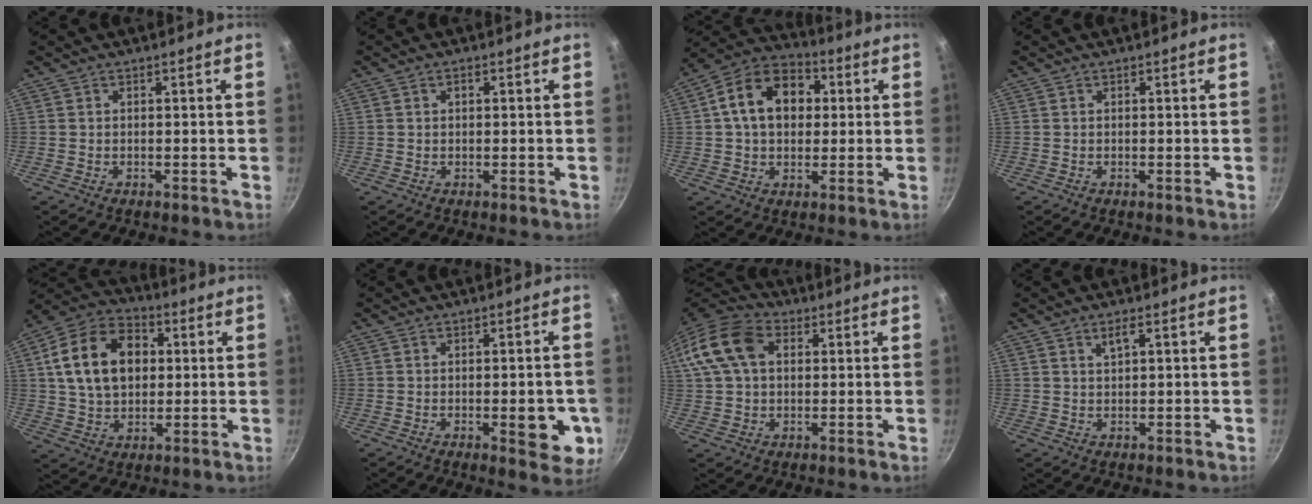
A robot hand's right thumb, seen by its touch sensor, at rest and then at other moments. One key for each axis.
{"total": 1.0, "fx": 0.3, "fy": 0.7, "fz": 0.7, "tx": -0.009, "ty": 0.005, "tz": 0.005}
{"total": 14.7, "fx": 2.6, "fy": 10.8, "fz": 9.7, "tx": -0.129, "ty": 0.026, "tz": 0.026}
{"total": 0.0}
{"total": 17.4, "fx": 3.2, "fy": 12.4, "fz": 11.8, "tx": -0.181, "ty": 0.016, "tz": 0.047}
{"total": 8.4, "fx": -1.9, "fy": 3.4, "fz": 7.4, "tx": -0.069, "ty": 0.001, "tz": -0.021}
{"total": 14.5, "fx": 3.8, "fy": 10.0, "fz": 9.8, "tx": -0.185, "ty": 0.025, "tz": 0.054}
{"total": 2.3, "fx": 1.1, "fy": 0.8, "fz": 1.9, "tx": -0.030, "ty": 0.001, "tz": 0.024}